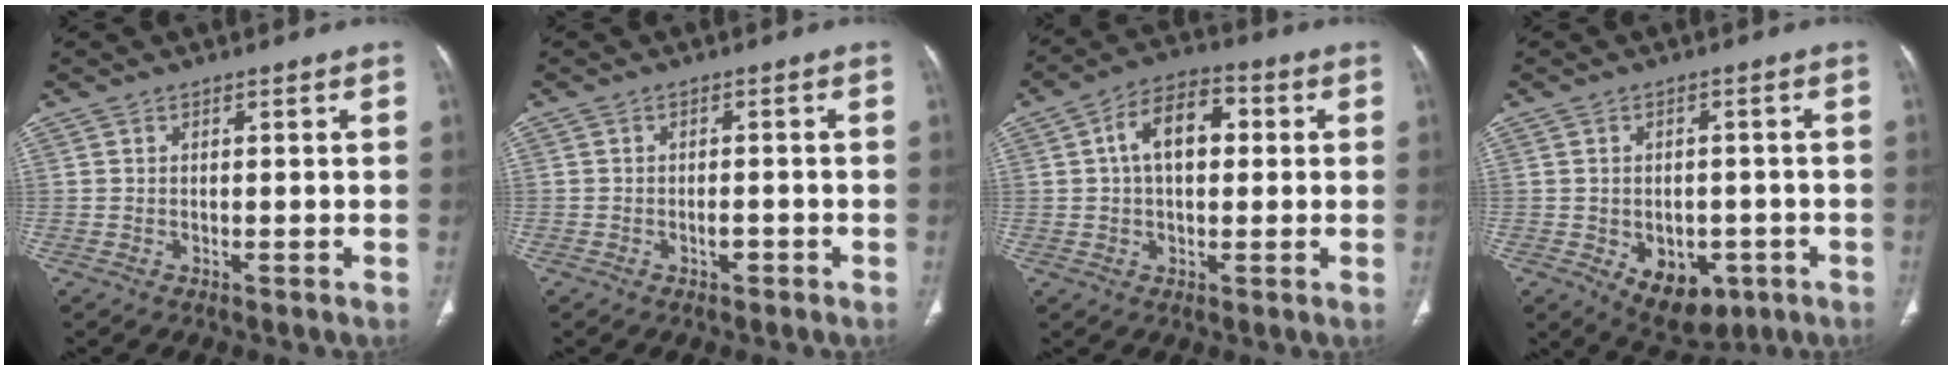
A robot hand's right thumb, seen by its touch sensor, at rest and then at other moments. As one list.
[{"total": 1.7, "force": [-0.9, 1.0, 1.0], "torque": [-0.013, 0.006, -0.014]}, {"total": 10.3, "force": [1.7, 6.2, 8.0], "torque": [-0.124, 0.024, 0.022]}, {"total": 9.9, "force": [-3.8, 6.7, 6.2], "torque": [-0.065, 0.012, -0.035]}]